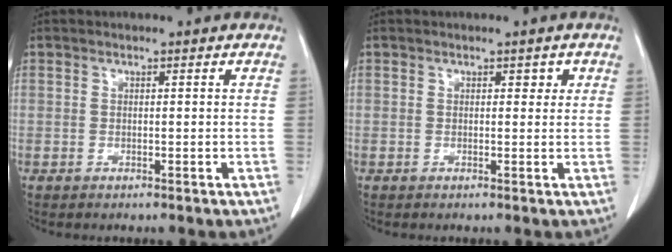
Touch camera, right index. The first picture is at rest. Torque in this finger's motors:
{"motor_torque": [0.03, 0.03, 0.00, 0.00]}